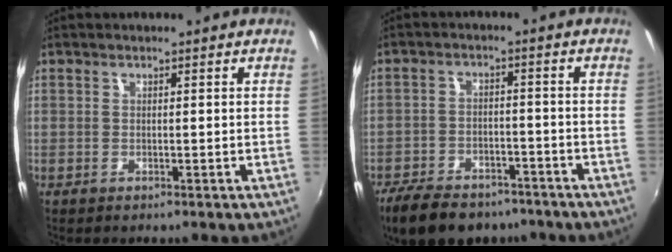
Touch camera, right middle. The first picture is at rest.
{"total": 14.5, "force": [-11.0, 6.8, 6.6], "torque": [-0.156, -0.008, -0.168]}